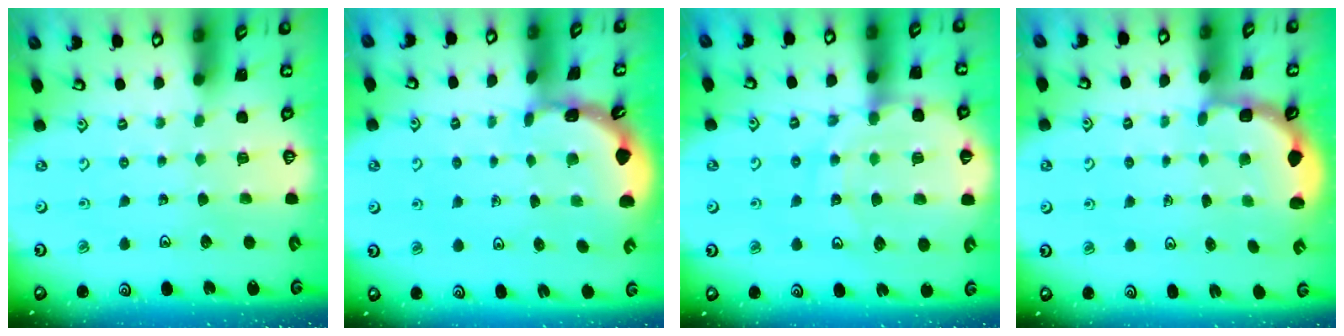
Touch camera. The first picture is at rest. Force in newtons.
{"total": 1.8, "press": 1.8, "slide": 0.1}
{"total": 15.0, "press": 14.6, "slide": 3.5}
{"total": 2.8, "press": 2.5, "slide": 1.4}